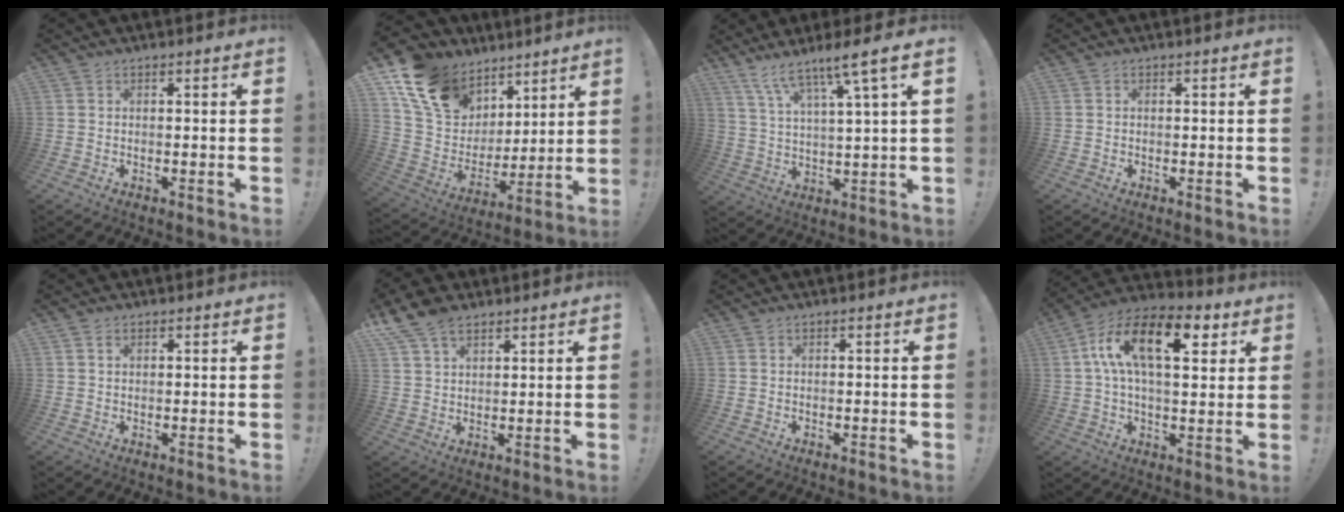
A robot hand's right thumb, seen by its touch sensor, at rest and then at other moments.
{"total": 16.5, "force": [10.6, 11.5, 5.3], "torque": [-0.102, -0.066, 0.216]}
{"total": 8.3, "force": [6.7, -0.3, 4.8], "torque": [-0.097, -0.046, 0.110]}
{"total": 0.0}
{"total": 1.1, "force": [0.7, 0.7, 0.5], "torque": [-0.009, -0.001, 0.013]}
{"total": 8.8, "force": [5.8, 4.9, 4.5], "torque": [-0.074, -0.021, 0.112]}
{"total": 0.0}
{"total": 19.2, "force": [6.0, 9.4, 15.7], "torque": [-0.269, -0.001, 0.094]}